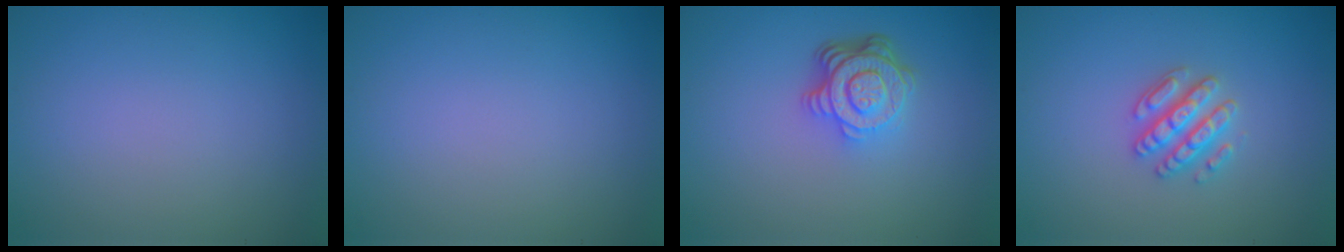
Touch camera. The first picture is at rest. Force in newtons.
{"total": 0.0}
{"total": 4.9, "press": 3.4, "slide": 3.5}
{"total": 2.8, "press": 2.7, "slide": 0.8}